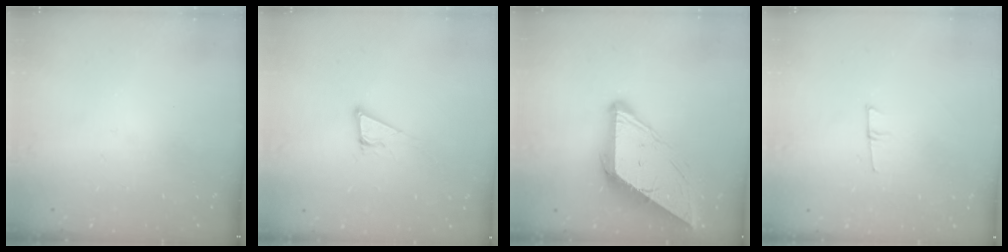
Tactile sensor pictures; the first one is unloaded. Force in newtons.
{"total": 9.8, "press": 9.2, "slide": 3.3}
{"total": 10.9, "press": 10.8, "slide": 1.0}
{"total": 4.4, "press": 4.3, "slide": 1.0}